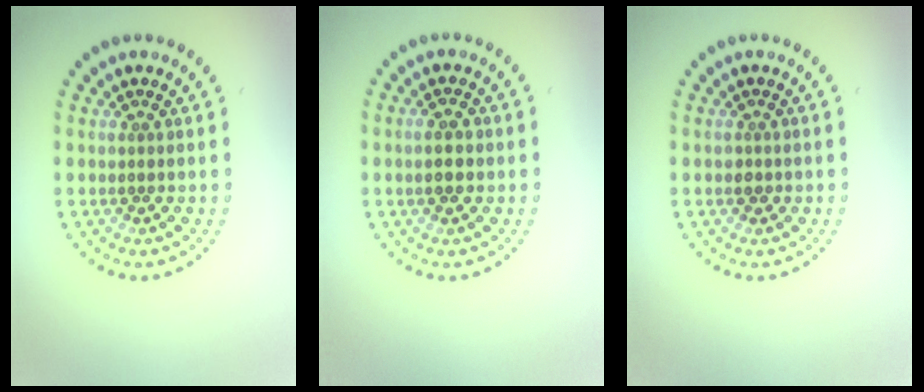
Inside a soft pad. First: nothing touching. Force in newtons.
{"total": 2.1, "press": 2.1, "slide": 0.2}
{"total": 0.8, "press": 0.7, "slide": 0.4}